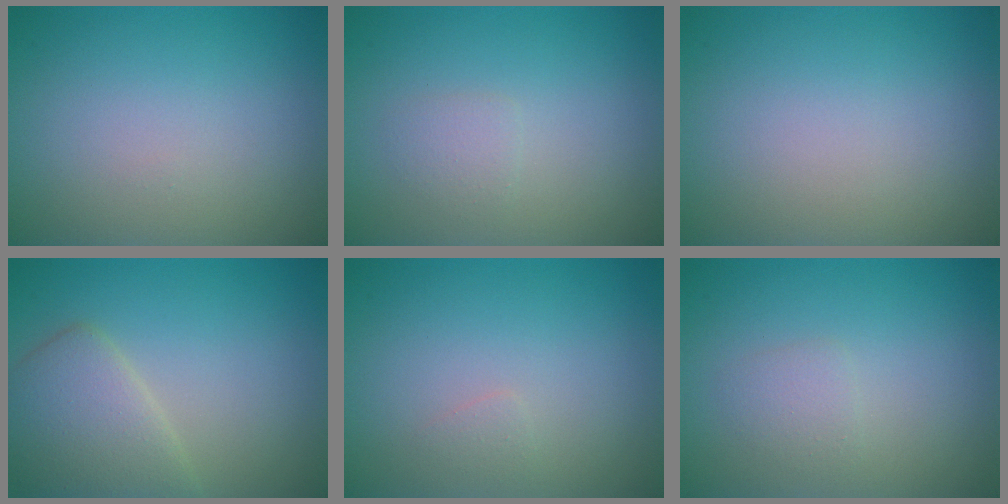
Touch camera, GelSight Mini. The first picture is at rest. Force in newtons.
{"total": 1.1, "press": 1.1, "slide": 0.0}
{"total": 0.0}
{"total": 4.4, "press": 4.4, "slide": 0.2}
{"total": 0.6, "press": 0.6, "slide": 0.1}
{"total": 1.2, "press": 1.2, "slide": 0.0}